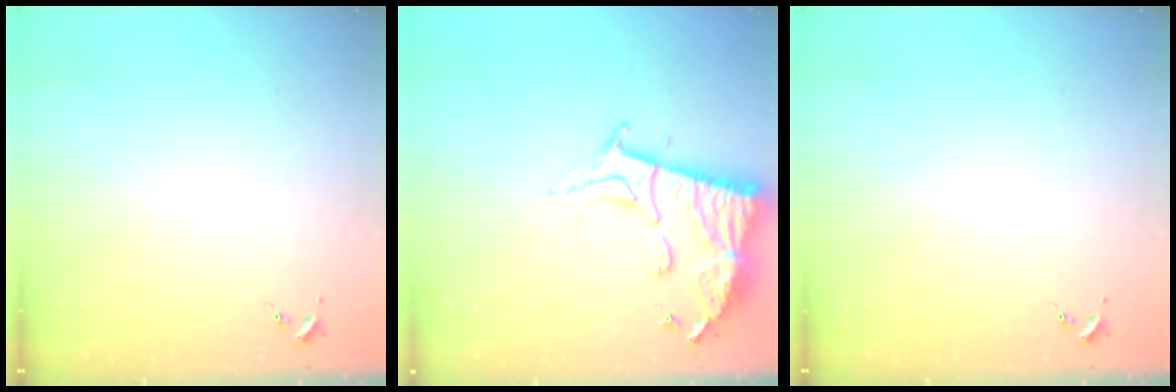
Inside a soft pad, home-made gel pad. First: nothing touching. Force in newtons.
{"total": 13.6, "press": 13.6, "slide": 1.1}
{"total": 0.0}